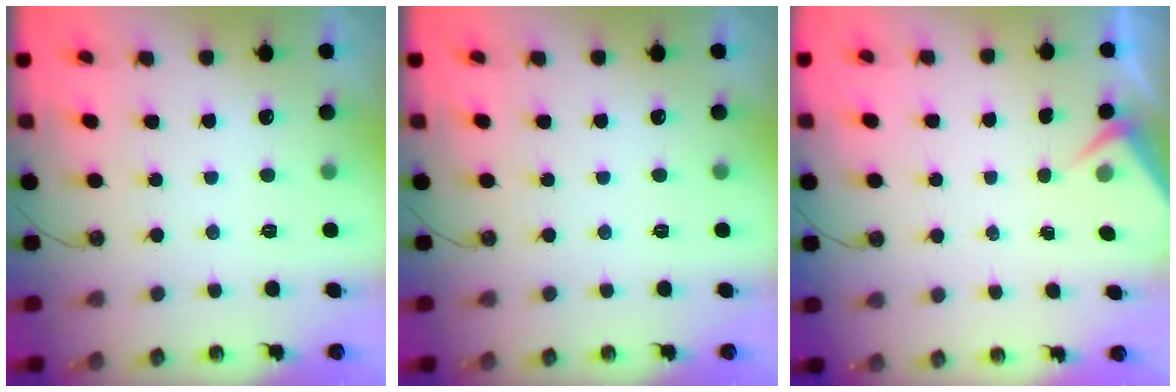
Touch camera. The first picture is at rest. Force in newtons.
{"total": 0.0}
{"total": 3.2, "press": 3.2, "slide": 0.5}